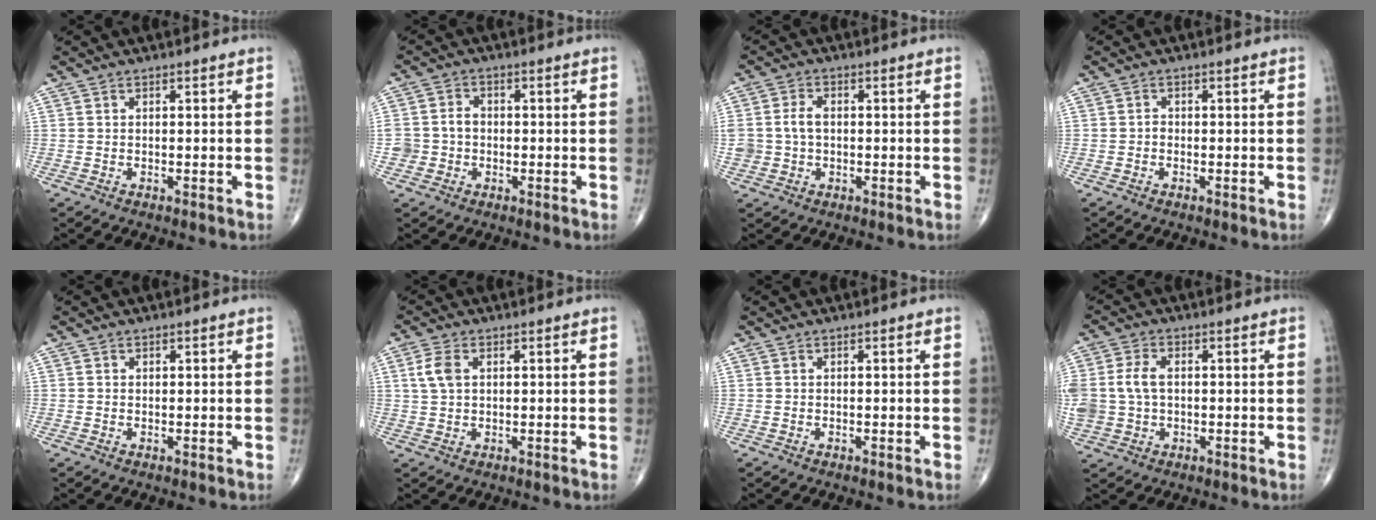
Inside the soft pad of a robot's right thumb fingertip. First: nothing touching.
{"total": 5.0, "force": [-0.9, 4.6, 1.8], "torque": [-0.018, 0.019, -0.016]}
{"total": 4.9, "force": [0.0, 3.7, 3.3], "torque": [-0.066, 0.013, 0.001]}
{"total": 0.8, "force": [-0.3, 0.7, 0.4], "torque": [0.000, 0.004, -0.010]}
{"total": 0.0}
{"total": 2.5, "force": [0.9, 1.0, 2.1], "torque": [-0.058, 0.008, 0.025]}
{"total": 0.0}
{"total": 7.8, "force": [0.3, 5.5, 5.5], "torque": [-0.126, 0.013, 0.009]}